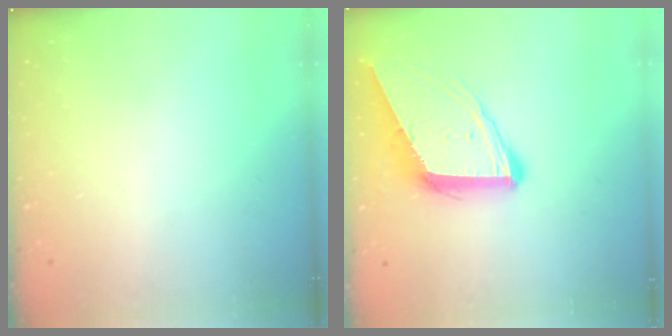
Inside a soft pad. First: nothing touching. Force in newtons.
{"total": 12.6, "press": 12.0, "slide": 3.9}